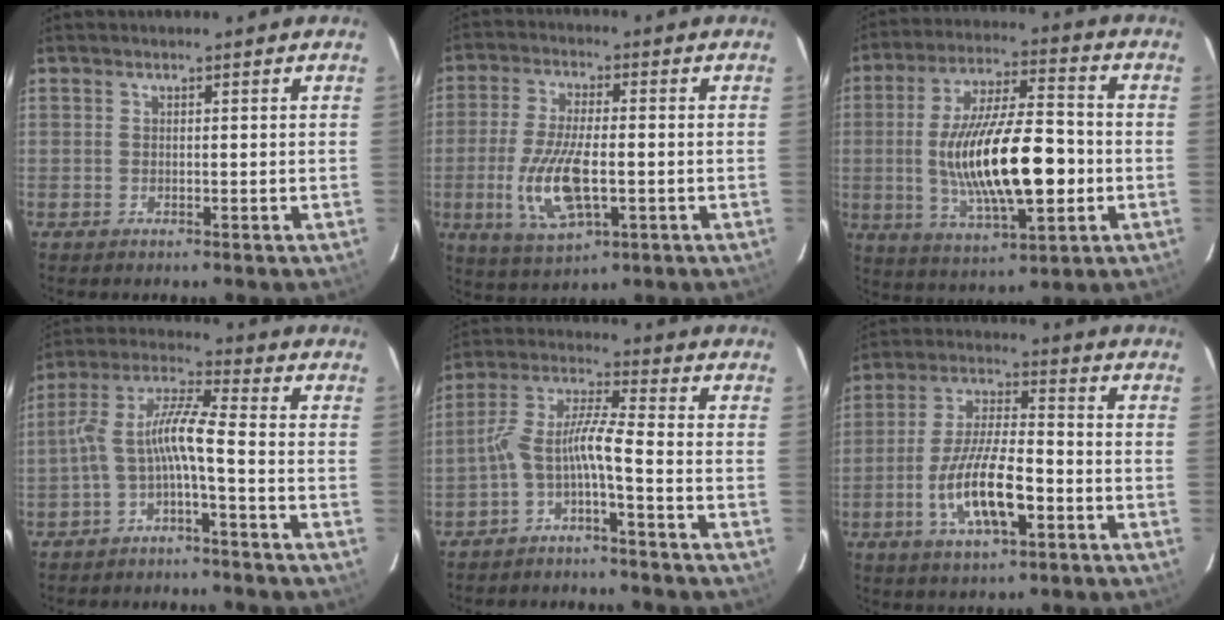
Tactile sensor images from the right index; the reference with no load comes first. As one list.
[{"total": 12.5, "force": [-2.8, 4.6, 11.2], "torque": [-0.233, -0.014, -0.047]}, {"total": 19.6, "force": [-2.7, 6.4, 18.3], "torque": [-0.337, -0.001, -0.036]}, {"total": 7.9, "force": [-3.0, 0.8, 7.3], "torque": [-0.172, 0.019, -0.057]}, {"total": 7.0, "force": [-3.4, 0.2, 6.1], "torque": [-0.148, 0.017, -0.067]}, {"total": 13.3, "force": [-4.8, 4.2, 11.7], "torque": [-0.235, -0.007, -0.083]}]